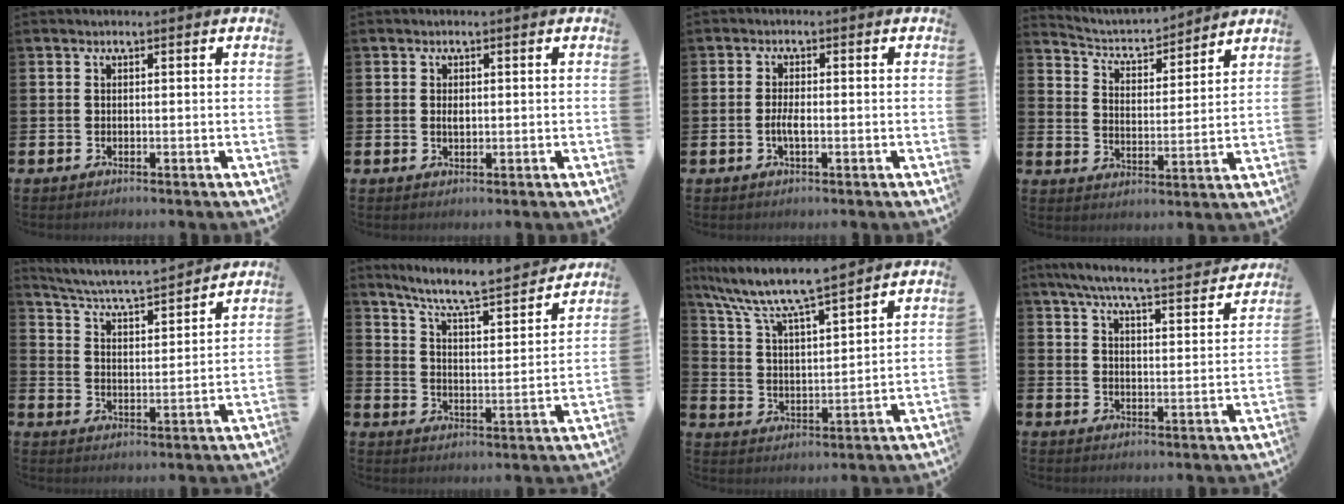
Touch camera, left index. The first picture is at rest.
{"total": 1.0, "force": [0.2, 0.6, 0.8], "torque": [-0.003, -0.001, 0.000]}
{"total": 2.1, "force": [-0.5, 0.6, 1.9], "torque": [-0.030, -0.001, -0.011]}
{"total": 4.8, "force": [4.6, 0.9, 1.0], "torque": [-0.049, -0.035, 0.076]}
{"total": 5.3, "force": [5.1, -0.2, 1.4], "torque": [-0.055, -0.047, 0.083]}
{"total": 7.7, "force": [7.0, 0.4, 3.0], "torque": [-0.084, -0.055, 0.117]}
{"total": 8.4, "force": [7.8, 0.6, 3.2], "torque": [-0.101, -0.048, 0.133]}
{"total": 7.0, "force": [6.4, 0.5, 2.8], "torque": [-0.073, -0.042, 0.109]}